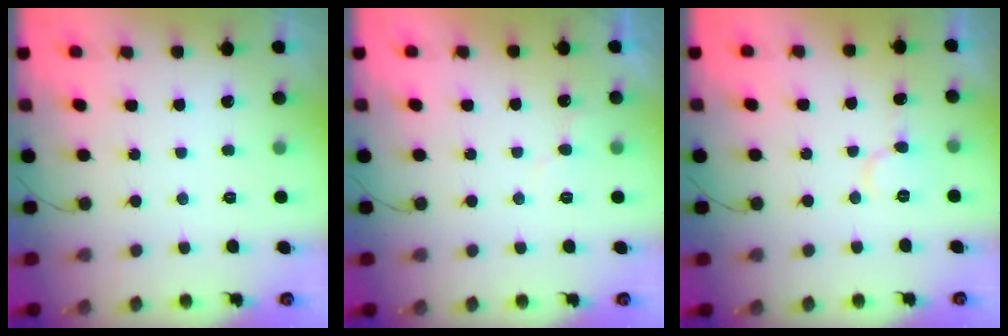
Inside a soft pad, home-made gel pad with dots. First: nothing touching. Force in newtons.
{"total": 5.0, "press": 5.0, "slide": 0.2}
{"total": 5.7, "press": 5.7, "slide": 0.1}